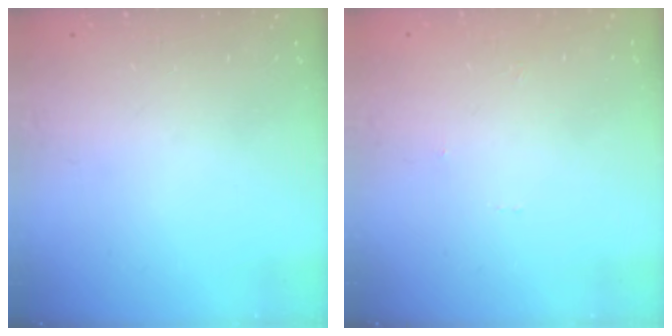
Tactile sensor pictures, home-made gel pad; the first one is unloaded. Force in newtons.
{"total": 0.0}